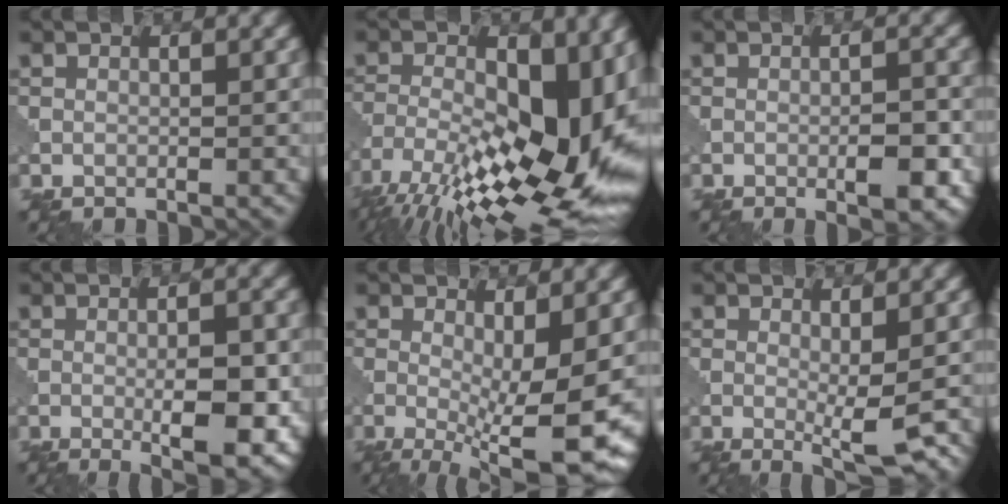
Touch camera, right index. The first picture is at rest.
{"total": 17.9, "force": [-6.1, 7.2, 15.3], "torque": [-0.252, 0.006, -0.109]}
{"total": 3.6, "force": [-1.2, 0.9, 3.3], "torque": [-0.052, 0.000, -0.017]}
{"total": 6.4, "force": [-1.4, 1.7, 6.1], "torque": [-0.092, -0.007, -0.017]}
{"total": 9.5, "force": [-1.8, 2.3, 9.0], "torque": [-0.153, -0.021, -0.020]}
{"total": 3.9, "force": [-0.5, 0.8, 3.8], "torque": [-0.063, -0.014, -0.006]}